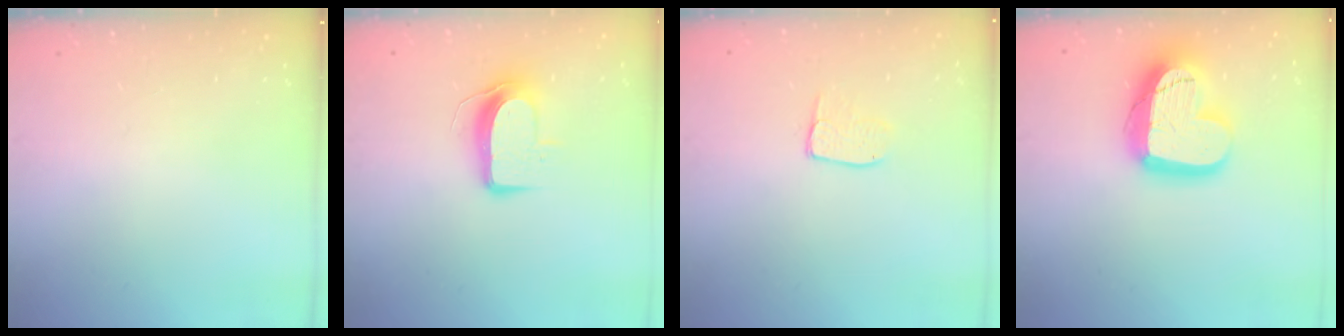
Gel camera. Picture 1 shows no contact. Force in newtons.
{"total": 10.0, "press": 10.0, "slide": 1.0}
{"total": 5.3, "press": 5.3, "slide": 0.4}
{"total": 19.5, "press": 19.4, "slide": 1.4}